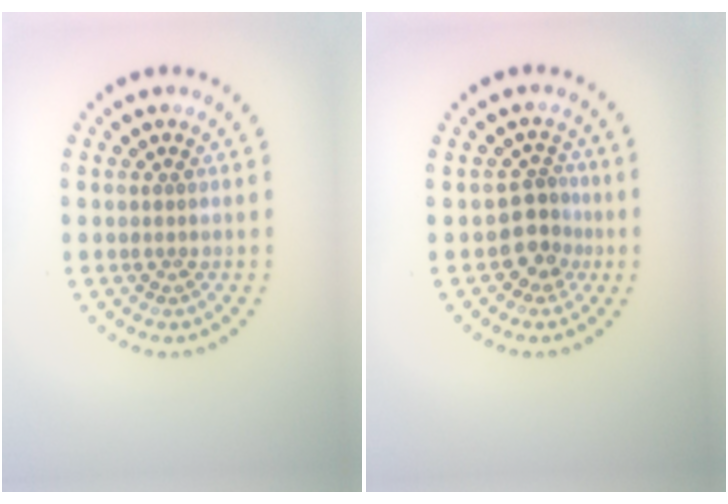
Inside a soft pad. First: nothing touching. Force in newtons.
{"total": 2.7, "press": 2.3, "slide": 1.5}